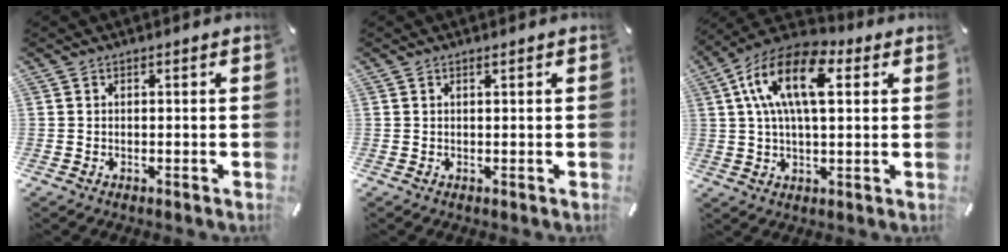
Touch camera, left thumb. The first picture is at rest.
{"total": 0.7, "force": [0.4, 0.1, 0.6], "torque": [-0.010, 0.001, 0.006]}
{"total": 15.7, "force": [4.9, 8.0, 12.5], "torque": [-0.258, -0.003, 0.082]}